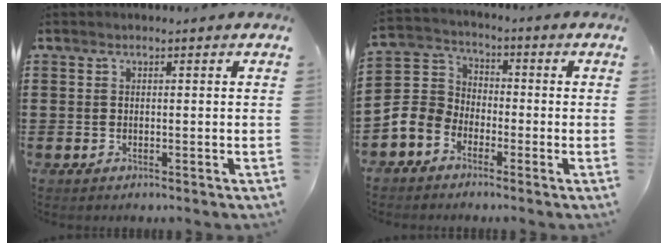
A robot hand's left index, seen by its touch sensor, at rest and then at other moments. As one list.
[{"total": 5.8, "force": [-3.2, 4.5, 1.6], "torque": [-0.072, 0.009, -0.073]}]